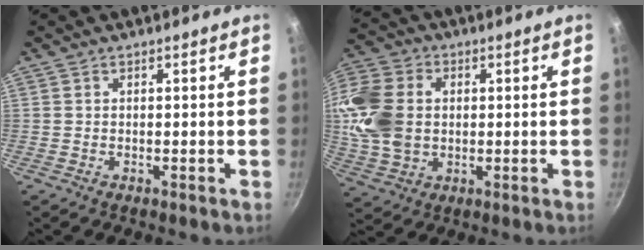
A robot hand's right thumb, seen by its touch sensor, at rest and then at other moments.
{"total": 16.9, "force": [1.3, 12.8, 11.0], "torque": [-0.217, 0.012, 0.022]}